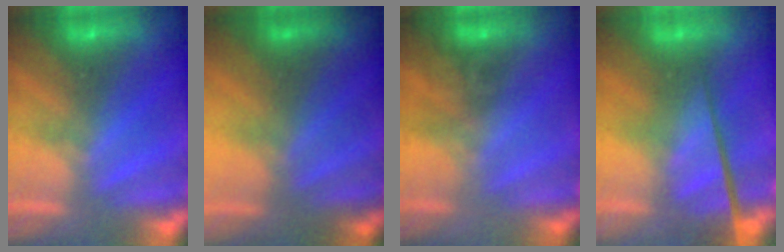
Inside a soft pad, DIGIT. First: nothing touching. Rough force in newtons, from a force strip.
{"total": 2.8}
{"total": 1.5}
{"total": 3.7}